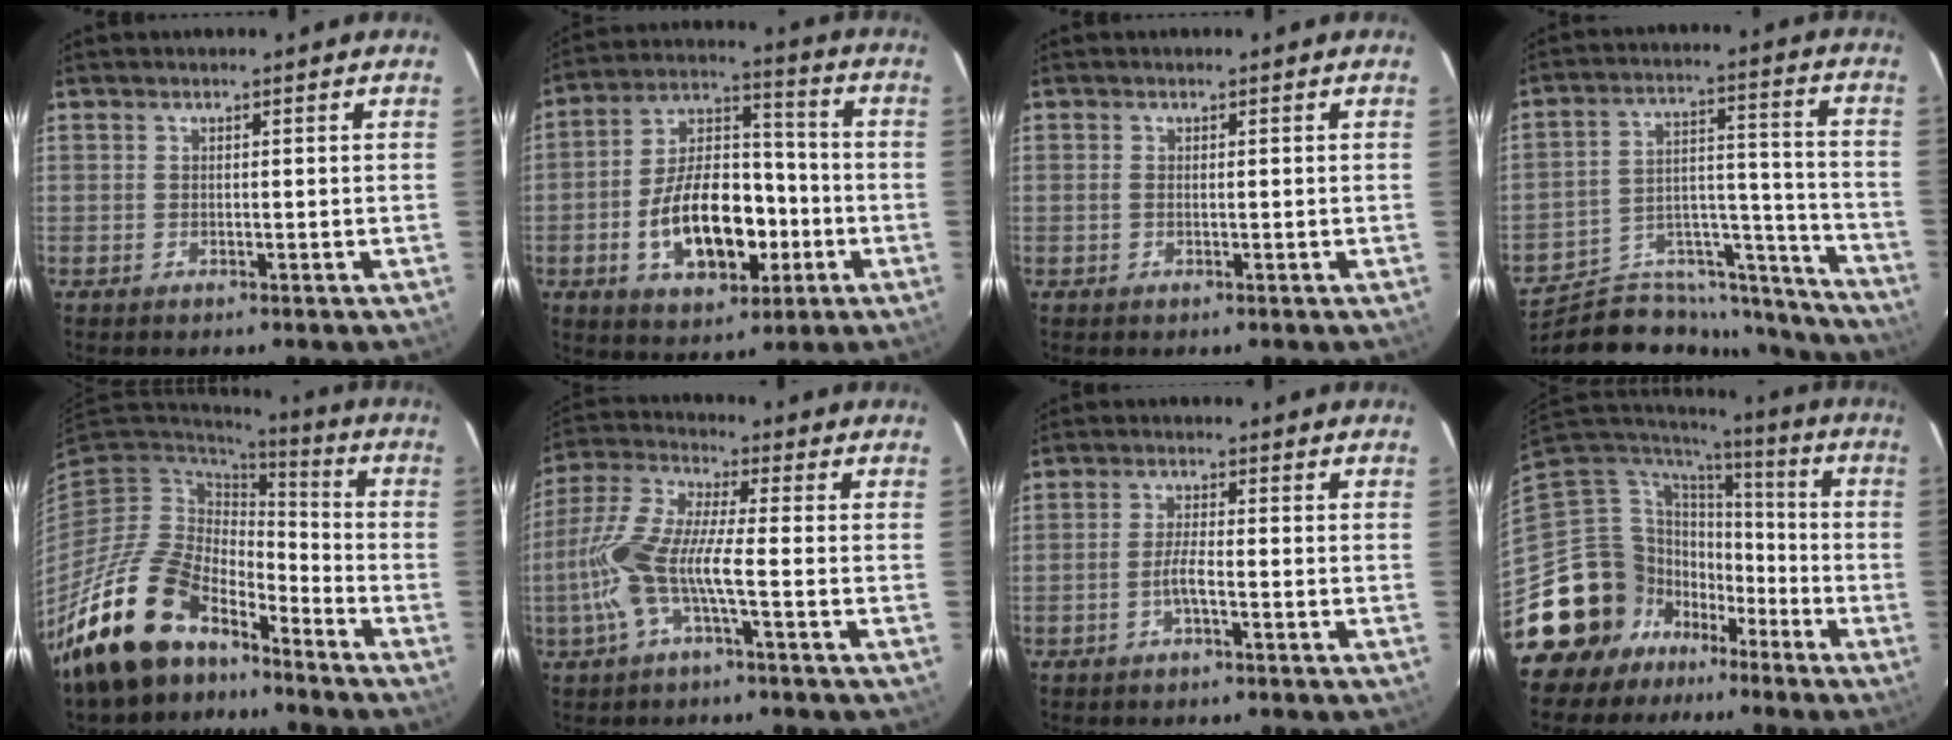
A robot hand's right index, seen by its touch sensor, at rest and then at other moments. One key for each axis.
{"total": 16.9, "fx": -4.9, "fy": 9.4, "fz": 13.2, "tx": -0.248, "ty": 0.022, "tz": -0.067}
{"total": 0.8, "fx": -0.1, "fy": 0.4, "fz": 0.7, "tx": -0.015, "ty": 0.000, "tz": -0.002}
{"total": 21.6, "fx": -19.6, "fy": 7.4, "fz": 4.8, "tx": -0.064, "ty": 0.067, "tz": -0.279}
{"total": 18.0, "fx": -13.8, "fy": 8.3, "fz": 8.0, "tx": -0.164, "ty": 0.001, "tz": -0.244}
{"total": 11.4, "fx": -3.3, "fy": 1.7, "fz": 10.8, "tx": -0.240, "ty": 0.001, "tz": -0.065}
{"total": 2.9, "fx": -1.4, "fy": 0.3, "fz": 2.6, "tx": -0.053, "ty": 0.001, "tz": -0.027}
{"total": 15.0, "fx": -9.0, "fy": 11.9, "fz": 2.1, "tx": -0.074, "ty": 0.047, "tz": -0.157}